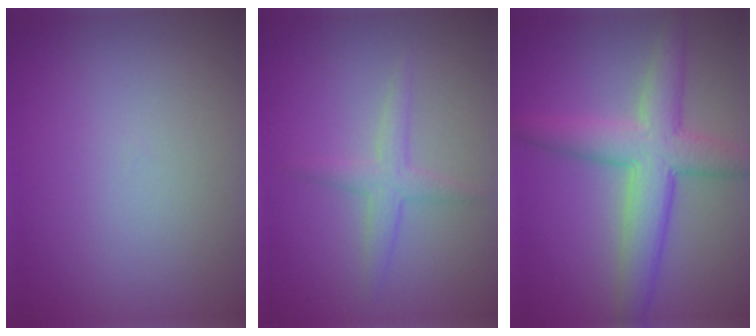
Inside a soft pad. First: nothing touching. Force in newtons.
{"total": 2.0, "press": 2.0, "slide": 0.1}
{"total": 5.9, "press": 5.9, "slide": 0.1}